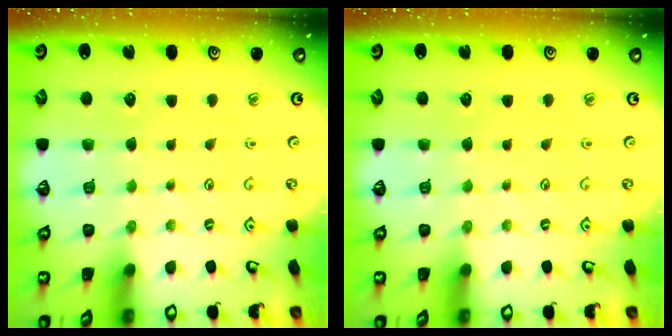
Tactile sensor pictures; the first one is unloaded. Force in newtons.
{"total": 0.0}